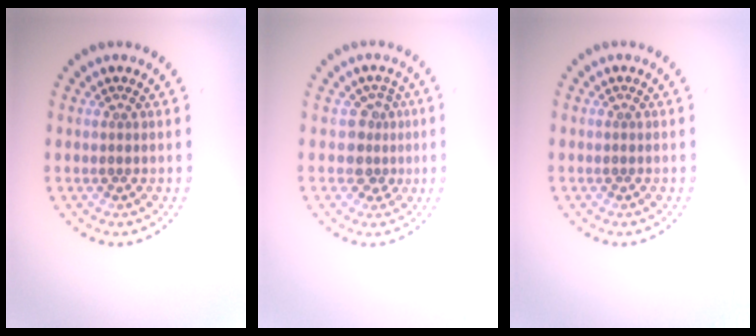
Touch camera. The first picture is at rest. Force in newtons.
{"total": 2.3, "press": 1.8, "slide": 1.5}
{"total": 0.0}